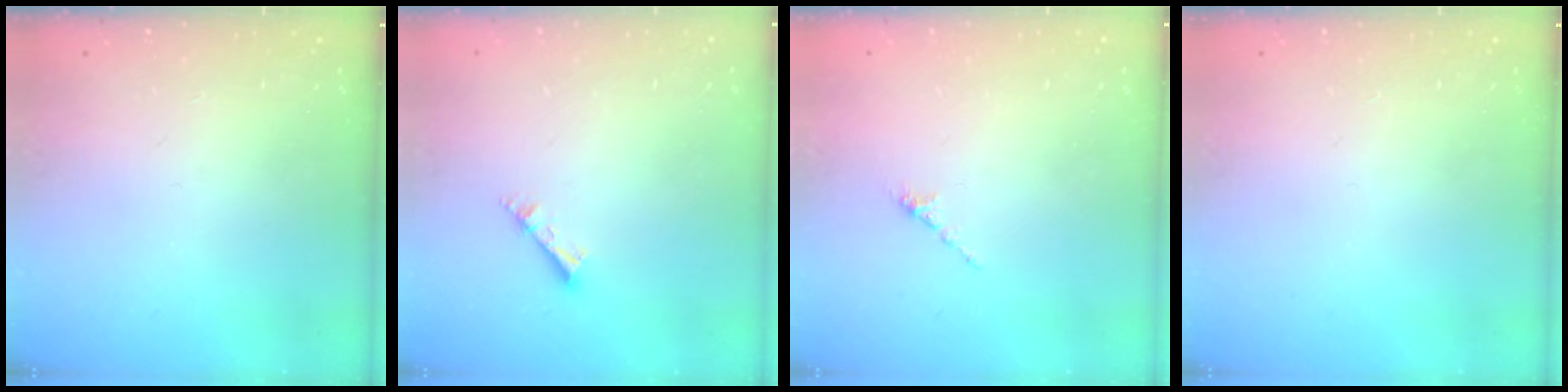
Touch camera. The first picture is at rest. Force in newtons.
{"total": 2.3, "press": 2.3, "slide": 0.1}
{"total": 0.0}
{"total": 0.0}